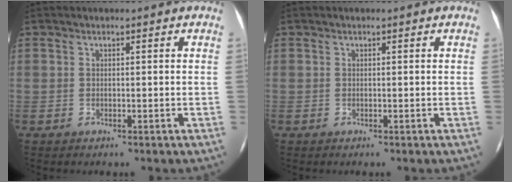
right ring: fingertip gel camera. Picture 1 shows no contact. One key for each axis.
{"total": 0.0}